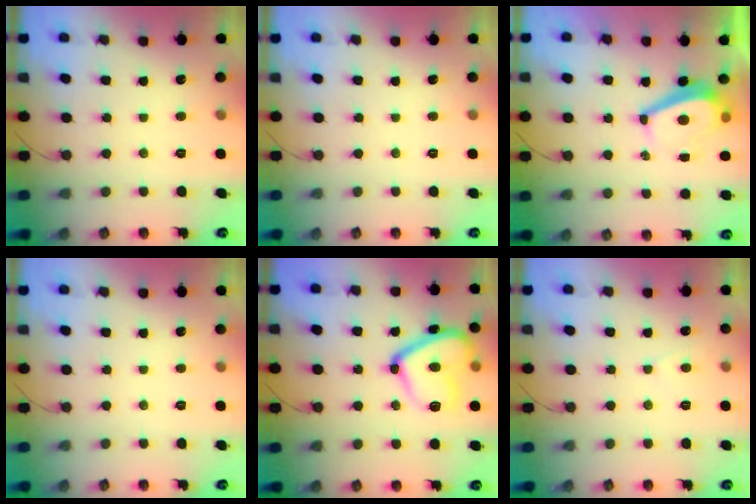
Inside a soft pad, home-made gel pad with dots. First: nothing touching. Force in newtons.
{"total": 0.0}
{"total": 5.1, "press": 5.1, "slide": 0.5}
{"total": 0.0}
{"total": 17.6, "press": 17.6, "slide": 1.2}
{"total": 2.6, "press": 2.6, "slide": 0.3}